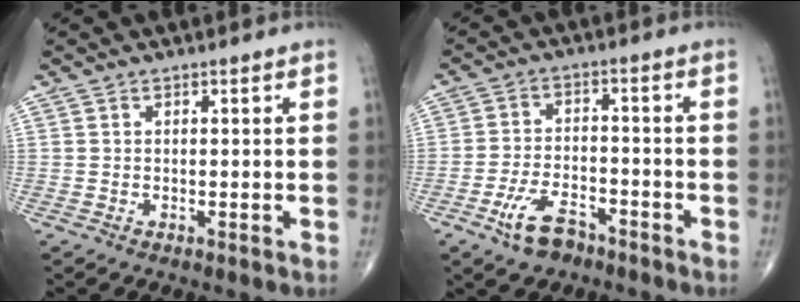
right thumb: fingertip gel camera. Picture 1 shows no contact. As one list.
[{"total": 7.2, "force": [-4.6, 3.6, 4.2], "torque": [-0.077, 0.026, -0.082]}]